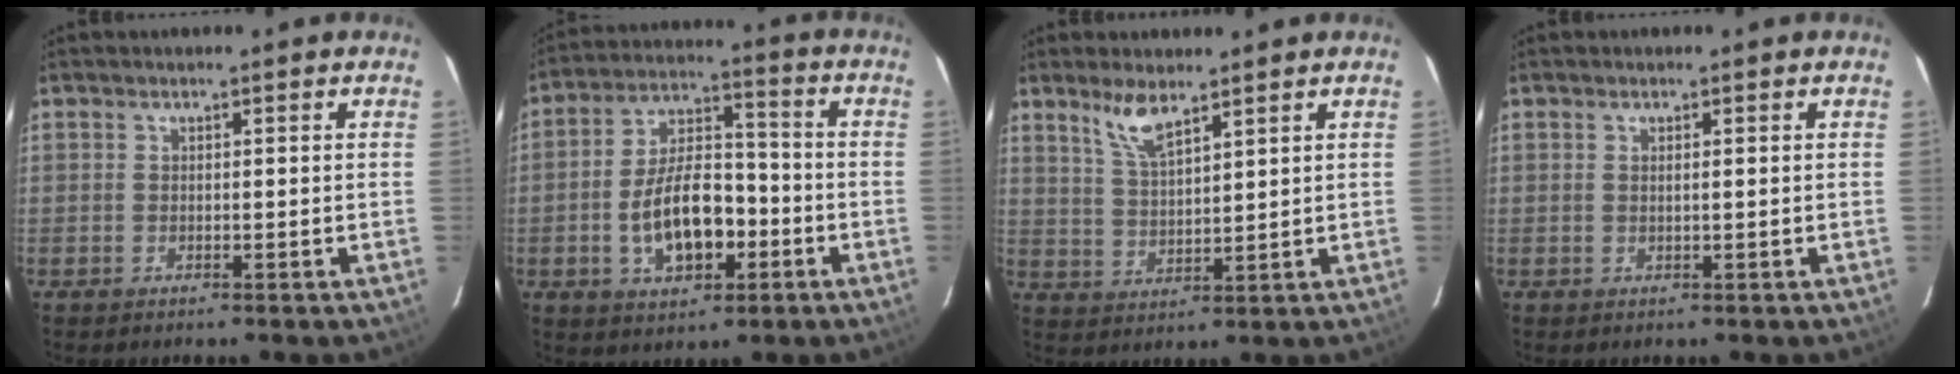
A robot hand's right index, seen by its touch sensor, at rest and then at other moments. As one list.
[{"total": 13.1, "force": [-3.8, 6.7, 10.6], "torque": [-0.205, 0.017, -0.053]}, {"total": 6.0, "force": [4.5, 1.5, 3.8], "torque": [-0.075, 0.000, 0.094]}, {"total": 0.7, "force": [0.2, -0.2, 0.7], "torque": [-0.013, 0.001, 0.003]}]